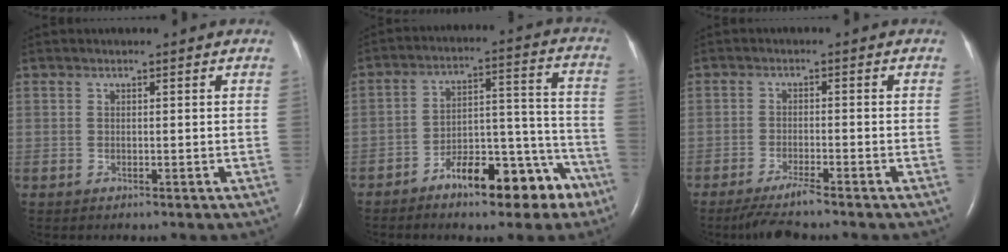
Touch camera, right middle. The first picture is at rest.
{"total": 13.0, "force": [-8.5, 4.9, 8.5], "torque": [-0.110, 0.042, -0.127]}
{"total": 4.6, "force": [-3.9, -0.5, 2.5], "torque": [-0.053, -0.018, -0.072]}